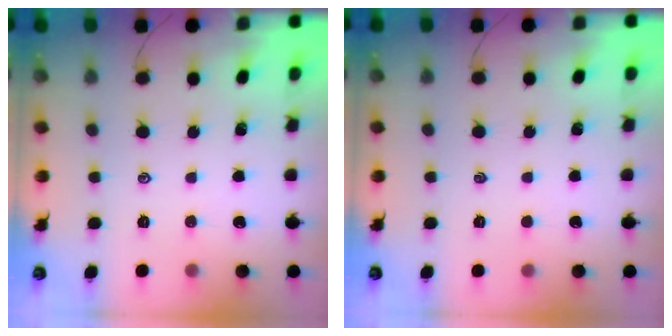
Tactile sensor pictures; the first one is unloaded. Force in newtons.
{"total": 0.0}